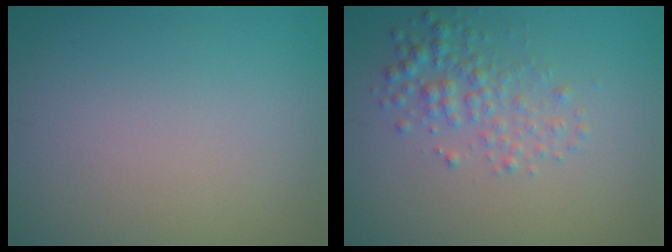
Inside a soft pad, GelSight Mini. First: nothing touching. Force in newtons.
{"total": 2.6, "press": 2.6, "slide": 0.0}